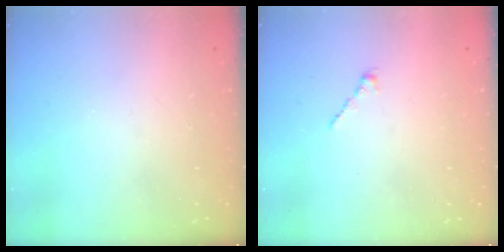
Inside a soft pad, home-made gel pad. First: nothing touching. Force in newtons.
{"total": 1.2, "press": 1.1, "slide": 0.5}